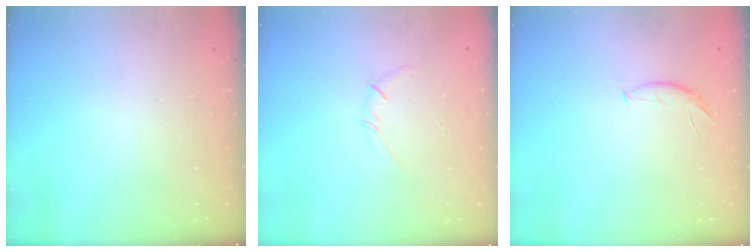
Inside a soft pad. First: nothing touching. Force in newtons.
{"total": 3.7, "press": 3.6, "slide": 0.9}
{"total": 5.5, "press": 5.5, "slide": 0.5}